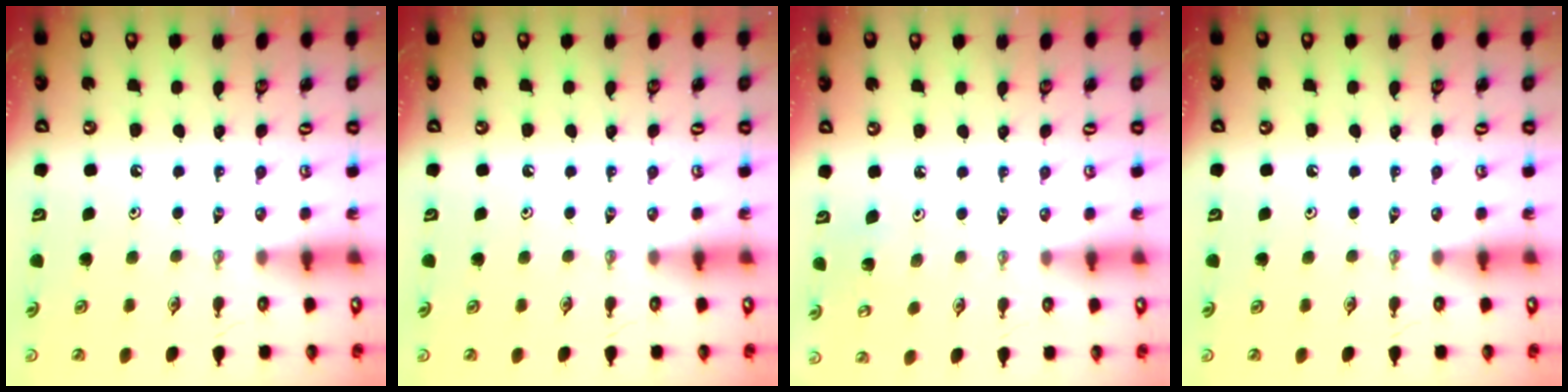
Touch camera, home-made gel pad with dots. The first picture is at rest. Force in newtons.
{"total": 0.0}
{"total": 3.8, "press": 3.7, "slide": 0.3}
{"total": 0.0}